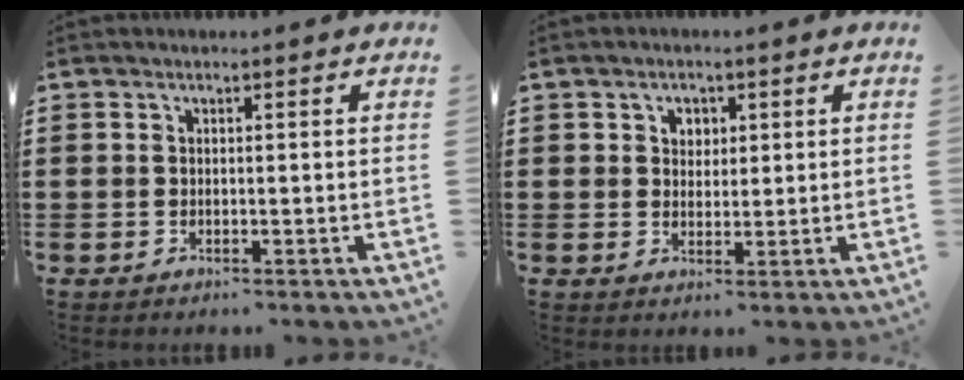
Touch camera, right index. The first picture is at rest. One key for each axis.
{"total": 2.4, "fx": 1.0, "fy": 2.1, "fz": 0.8, "tx": -0.024, "ty": 0.011, "tz": 0.016}